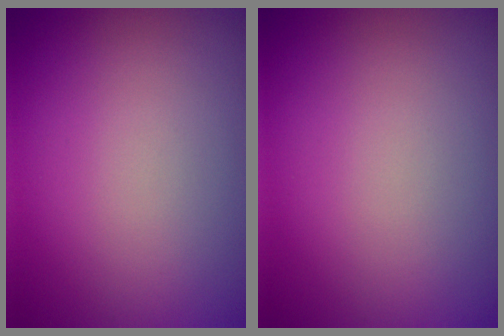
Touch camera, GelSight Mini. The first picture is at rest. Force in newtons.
{"total": 0.0}